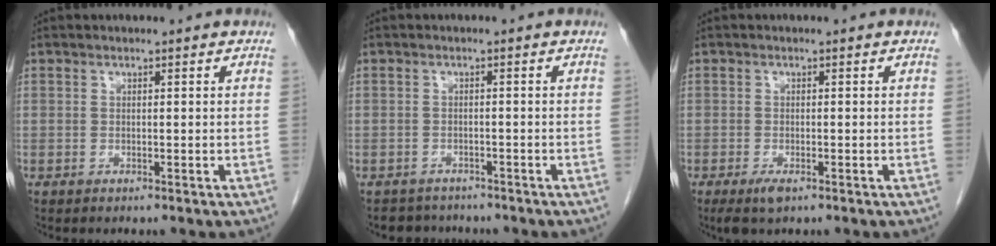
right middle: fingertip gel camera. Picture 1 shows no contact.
{"total": 3.5, "force": [-3.1, 1.5, -0.3], "torque": [0.000, 0.001, -0.046]}
{"total": 2.7, "force": [-1.6, 0.8, 2.0], "torque": [-0.043, -0.005, -0.025]}